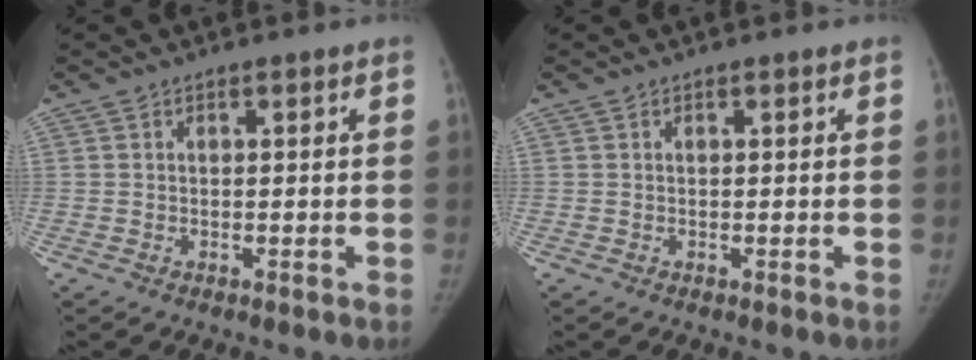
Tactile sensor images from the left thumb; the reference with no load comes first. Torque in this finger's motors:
{"motor_torque": [0.05, 0.03, 0.19, 0.08, 0.00]}